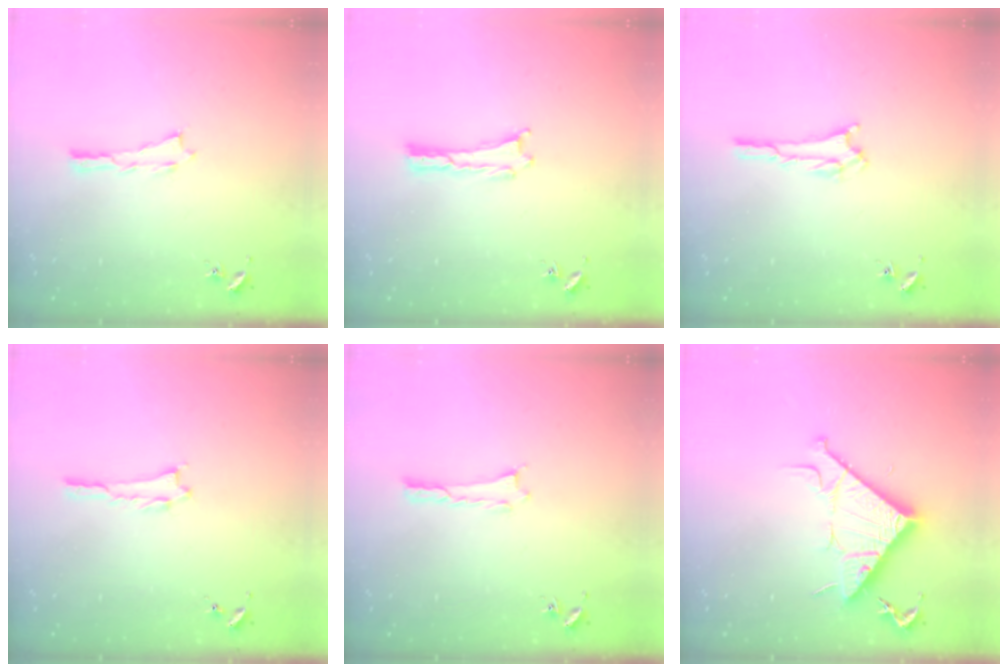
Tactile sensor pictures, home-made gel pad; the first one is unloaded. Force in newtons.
{"total": 0.0}
{"total": 1.8, "press": 1.8, "slide": 0.2}
{"total": 0.0}
{"total": 0.0}
{"total": 10.2, "press": 10.2, "slide": 0.3}